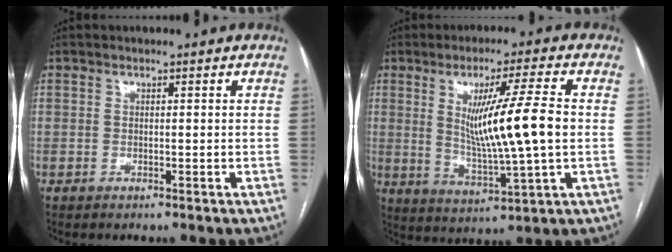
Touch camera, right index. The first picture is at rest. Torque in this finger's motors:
{"motor_torque": [0.84, -0.02, 0.86, 0.10]}